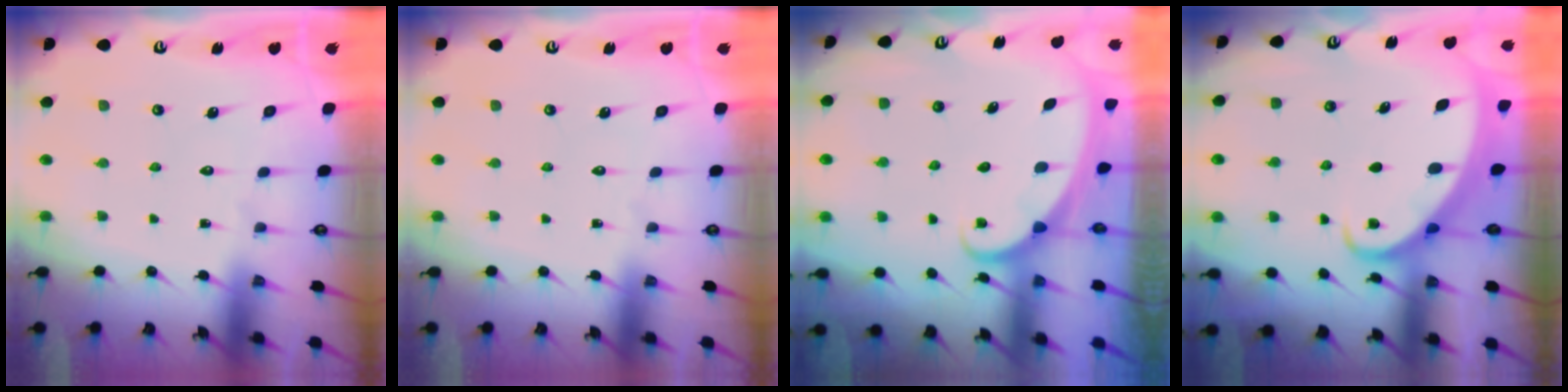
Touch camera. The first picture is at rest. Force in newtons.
{"total": 0.0}
{"total": 1.7, "press": 1.7, "slide": 0.1}
{"total": 2.8, "press": 2.7, "slide": 0.3}